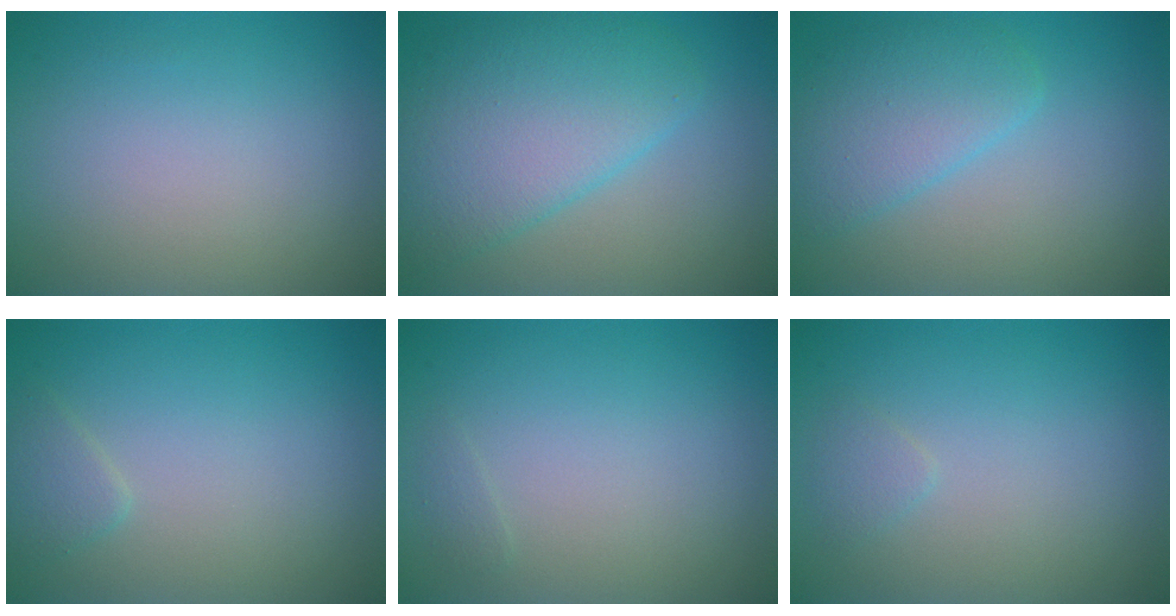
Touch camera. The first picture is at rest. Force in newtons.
{"total": 6.8, "press": 6.8, "slide": 0.2}
{"total": 4.0, "press": 4.0, "slide": 0.0}
{"total": 1.3, "press": 1.3, "slide": 0.1}
{"total": 0.5, "press": 0.5, "slide": 0.0}
{"total": 0.9, "press": 0.9, "slide": 0.0}